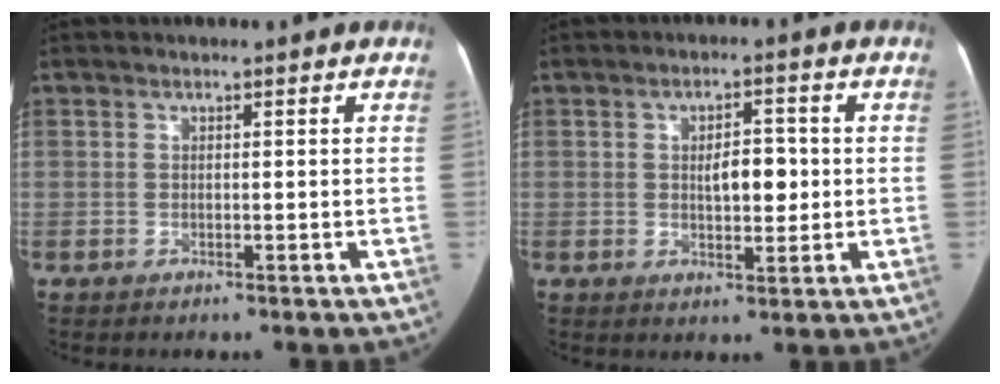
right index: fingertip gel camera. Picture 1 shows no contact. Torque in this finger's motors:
{"motor_torque": [0.06, -0.06, 0.00, 0.01]}